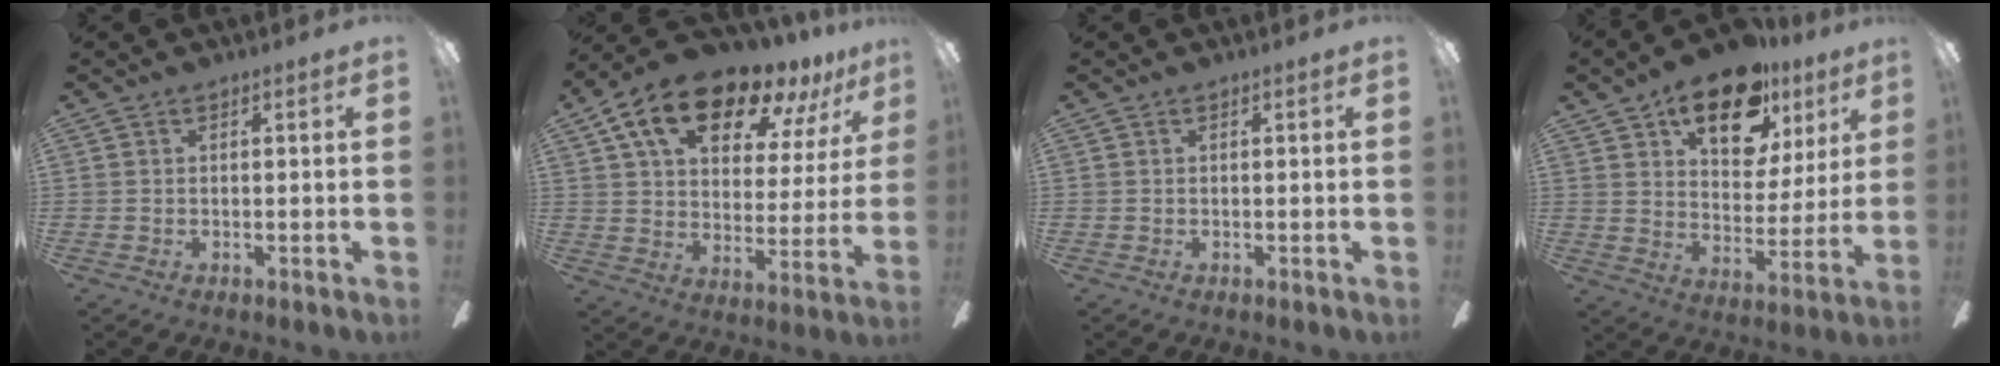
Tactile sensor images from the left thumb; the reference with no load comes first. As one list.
[{"total": 19.0, "force": [12.8, 9.0, 10.8], "torque": [-0.182, -0.073, 0.219]}, {"total": 0.0}, {"total": 18.4, "force": [11.9, 9.7, 10.3], "torque": [-0.145, -0.062, 0.202]}]